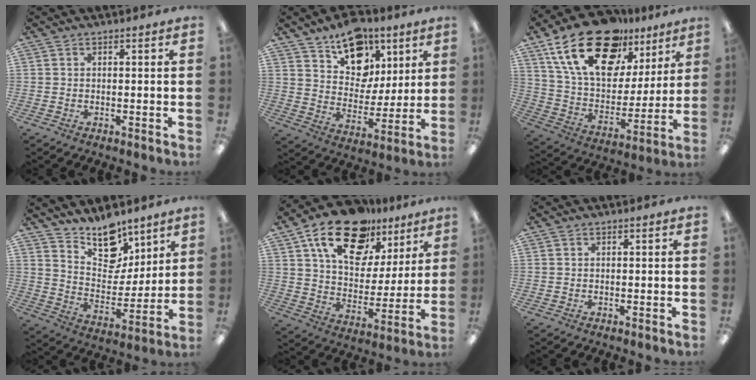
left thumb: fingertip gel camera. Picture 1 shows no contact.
{"total": 15.9, "force": [9.9, 10.6, 6.5], "torque": [-0.090, -0.056, 0.182]}
{"total": 24.8, "force": [15.4, 13.2, 14.3], "torque": [-0.260, -0.077, 0.273]}
{"total": 14.2, "force": [11.2, 7.3, 4.8], "torque": [-0.072, -0.077, 0.209]}
{"total": 20.3, "force": [13.1, 11.2, 10.7], "torque": [-0.180, -0.065, 0.231]}
{"total": 0.0}